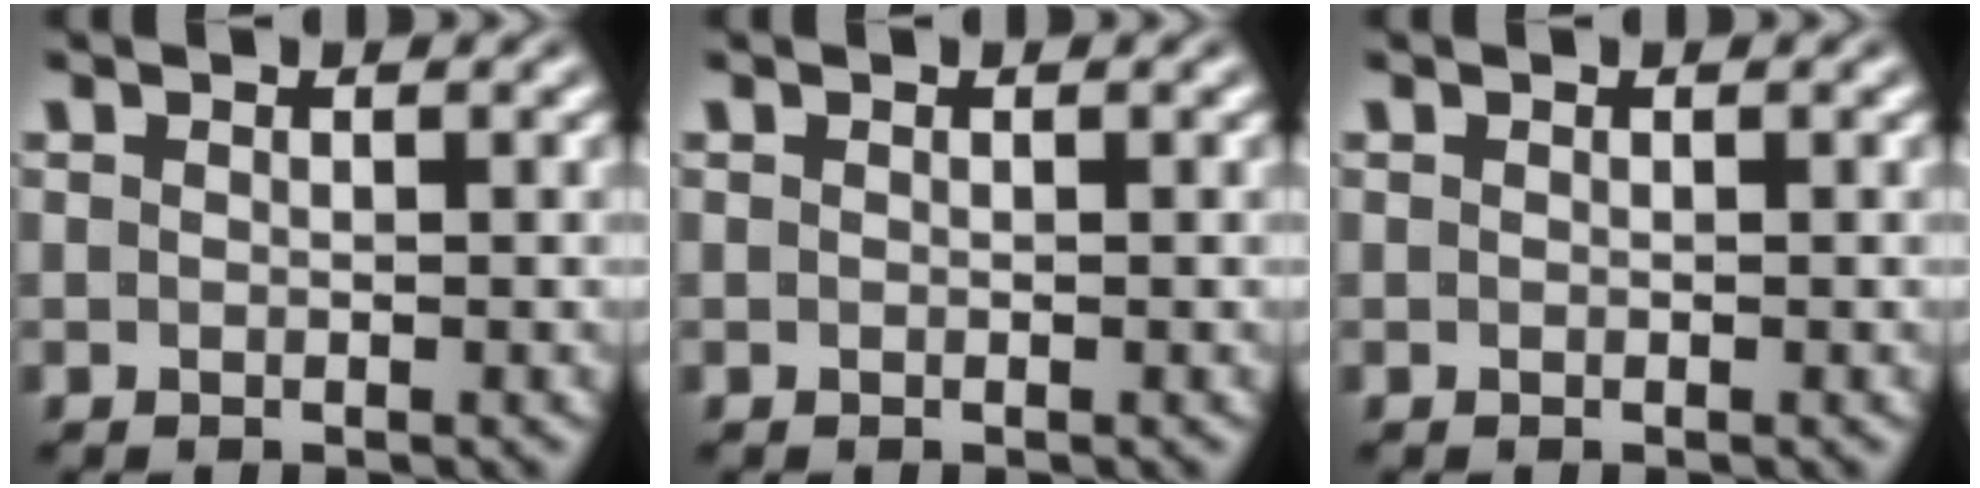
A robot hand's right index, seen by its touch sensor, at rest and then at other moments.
{"total": 0.0}
{"total": 0.0}